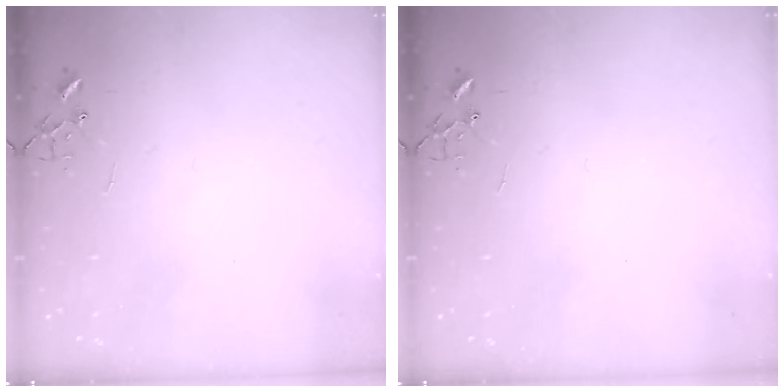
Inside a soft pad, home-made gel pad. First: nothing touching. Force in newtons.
{"total": 0.0}